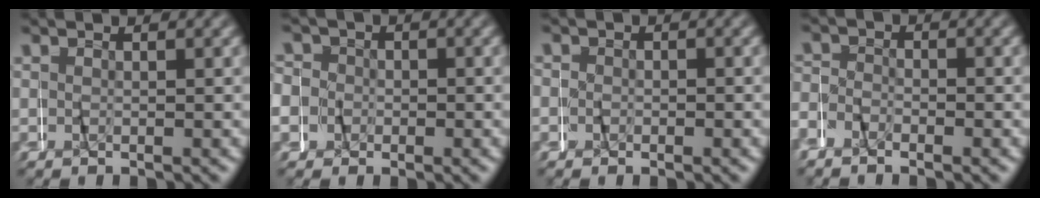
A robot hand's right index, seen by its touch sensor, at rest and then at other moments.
{"total": 5.8, "force": [0.7, 5.6, 1.6], "torque": [-0.035, 0.009, -0.005]}
{"total": 1.2, "force": [-0.3, 1.1, -0.1], "torque": [0.004, 0.002, -0.012]}
{"total": 2.5, "force": [-2.1, 1.4, -0.3], "torque": [-0.004, 0.006, -0.046]}